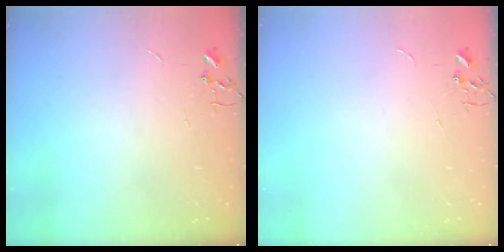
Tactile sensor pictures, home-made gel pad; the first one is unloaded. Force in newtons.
{"total": 0.0}